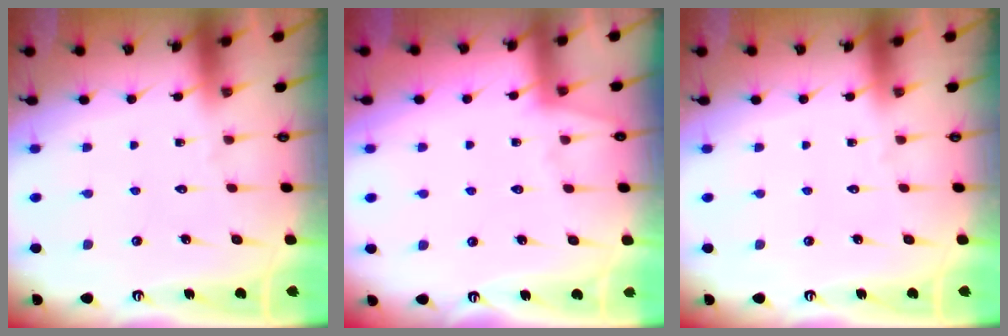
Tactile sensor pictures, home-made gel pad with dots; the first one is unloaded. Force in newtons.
{"total": 1.6, "press": 1.5, "slide": 0.4}
{"total": 0.0}